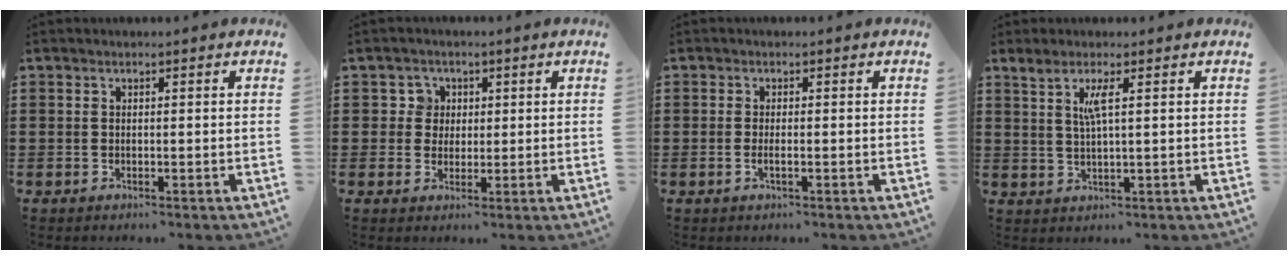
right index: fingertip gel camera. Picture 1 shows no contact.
{"total": 3.3, "force": [0.8, 3.1, 0.5], "torque": [-0.020, 0.008, 0.010]}
{"total": 1.1, "force": [-0.3, 0.0, 1.1], "torque": [-0.022, -0.006, -0.004]}
{"total": 3.3, "force": [1.2, -0.1, 3.0], "torque": [-0.064, -0.003, 0.019]}